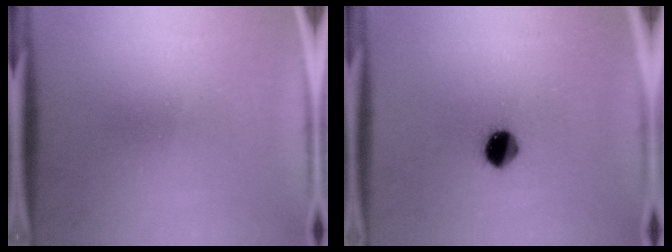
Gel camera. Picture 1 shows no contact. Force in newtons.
{"total": 6.5}